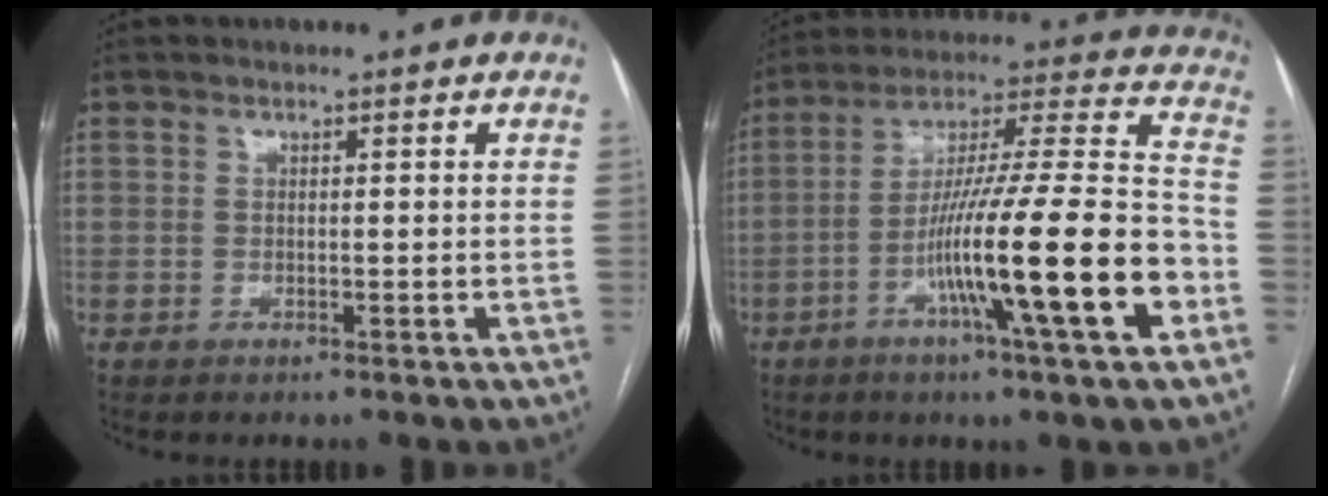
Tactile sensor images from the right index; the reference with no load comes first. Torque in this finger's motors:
{"motor_torque": [1.53, -0.61, 0.71, 0.21]}